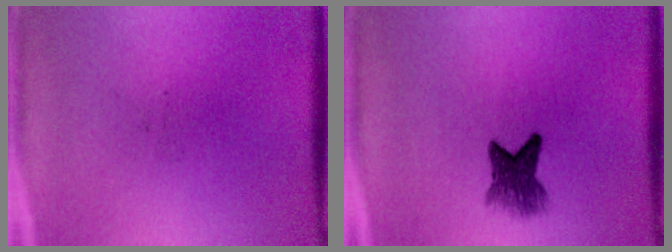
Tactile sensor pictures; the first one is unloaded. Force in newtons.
{"total": 4.2}